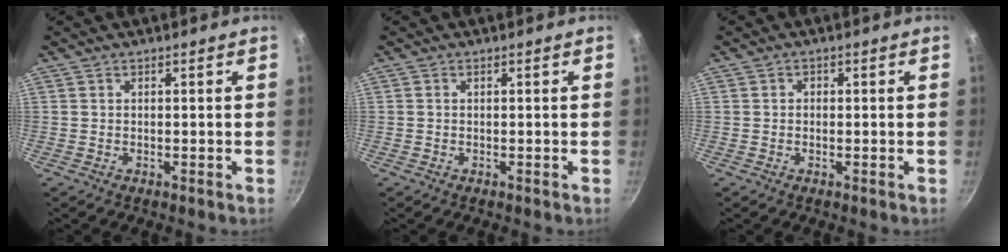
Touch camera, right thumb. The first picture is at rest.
{"total": 0.0}
{"total": 0.9, "force": [-0.1, 0.9, 0.3], "torque": [-0.002, 0.002, -0.005]}